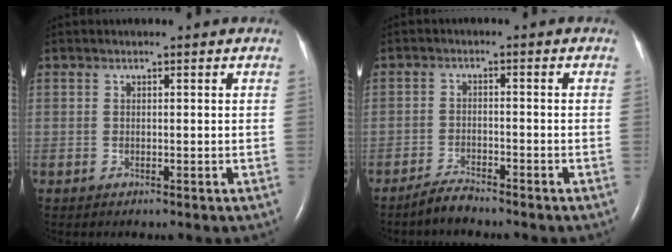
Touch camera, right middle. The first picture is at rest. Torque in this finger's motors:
{"motor_torque": [0.36, -0.38, -0.05, 0.00]}